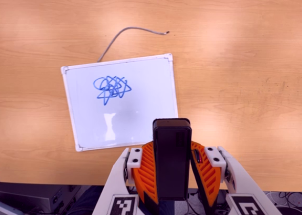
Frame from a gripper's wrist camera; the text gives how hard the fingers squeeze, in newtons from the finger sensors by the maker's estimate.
{"total": 6.0, "left": 5.2, "right": 6.9}